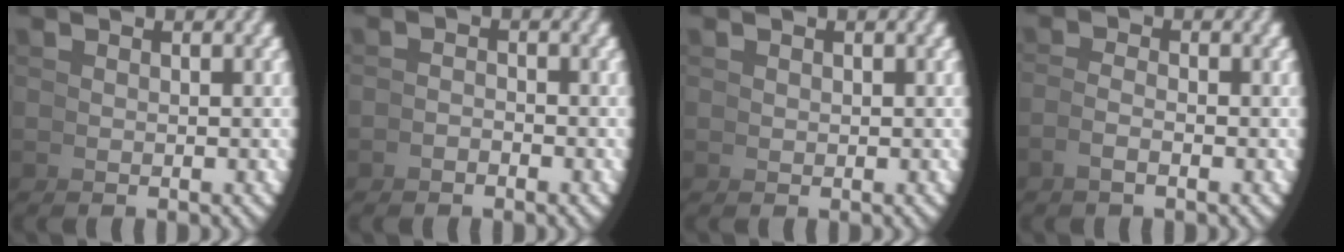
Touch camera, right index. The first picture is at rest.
{"total": 1.6, "force": [-1.1, -1.0, -0.5], "torque": [0.020, 0.003, -0.024]}
{"total": 0.6, "force": [0.6, -0.1, 0.0], "torque": [-0.005, -0.002, 0.014]}
{"total": 1.4, "force": [-0.7, -1.0, 0.6], "torque": [-0.007, 0.001, -0.013]}